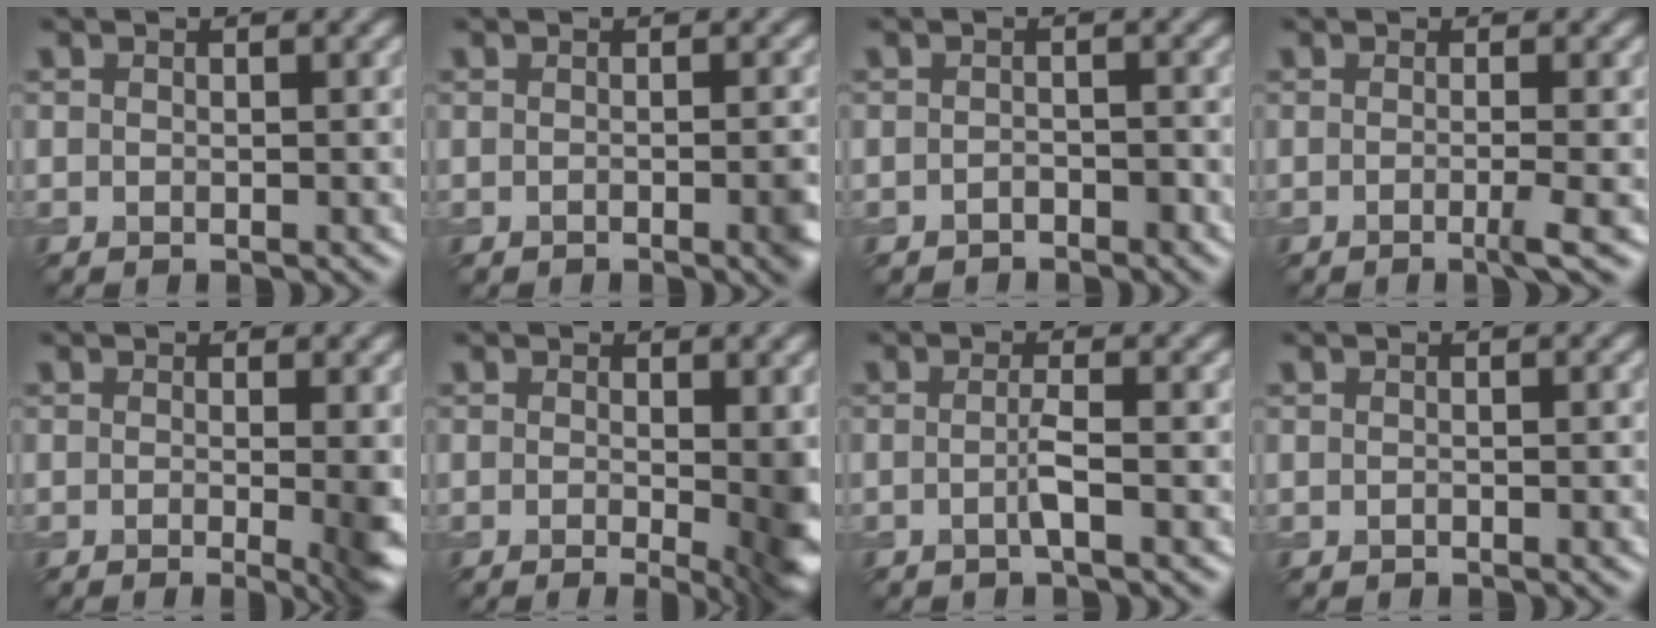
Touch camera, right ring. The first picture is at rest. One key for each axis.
{"total": 2.2, "fx": -0.8, "fy": 0.6, "fz": 1.9, "tx": -0.021, "ty": 0.000, "tz": -0.013}
{"total": 1.0, "fx": -0.9, "fy": 0.4, "fz": 0.3, "tx": -0.005, "ty": 0.004, "tz": -0.016}
{"total": 2.1, "fx": -0.5, "fy": 0.4, "fz": 2.0, "tx": -0.027, "ty": -0.006, "tz": -0.017}
{"total": 5.8, "fx": -0.8, "fy": 1.9, "fz": 5.5, "tx": -0.053, "ty": -0.008, "tz": -0.009}
{"total": 7.0, "fx": -0.8, "fy": 2.0, "fz": 6.7, "tx": -0.069, "ty": -0.010, "tz": -0.007}
{"total": 1.7, "fx": -0.4, "fy": 0.1, "fz": 1.6, "tx": -0.032, "ty": 0.001, "tz": -0.011}
{"total": 0.7, "fx": -0.3, "fy": 0.2, "fz": 0.5, "tx": -0.009, "ty": 0.001, "tz": -0.006}